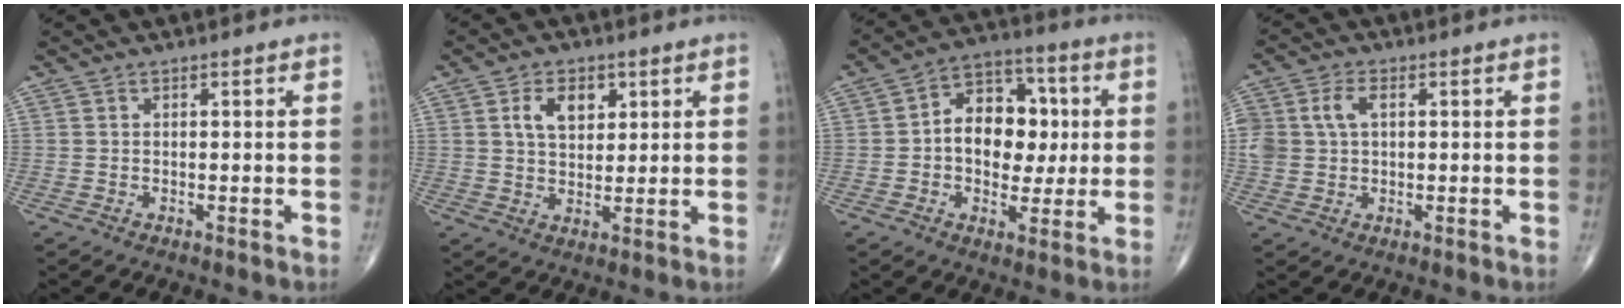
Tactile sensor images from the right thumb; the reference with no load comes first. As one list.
[{"total": 6.7, "force": [2.5, 4.3, 4.5], "torque": [-0.058, -0.010, 0.044]}, {"total": 13.6, "force": [0.7, 9.7, 9.5], "torque": [-0.094, 0.023, 0.006]}, {"total": 7.1, "force": [1.4, 4.9, 4.9], "torque": [-0.117, 0.012, 0.032]}]